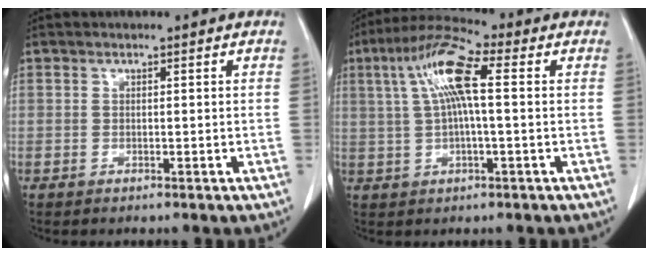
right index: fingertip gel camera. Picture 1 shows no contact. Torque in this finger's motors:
{"motor_torque": [0.97, 0.51, 0.32, 0.21]}